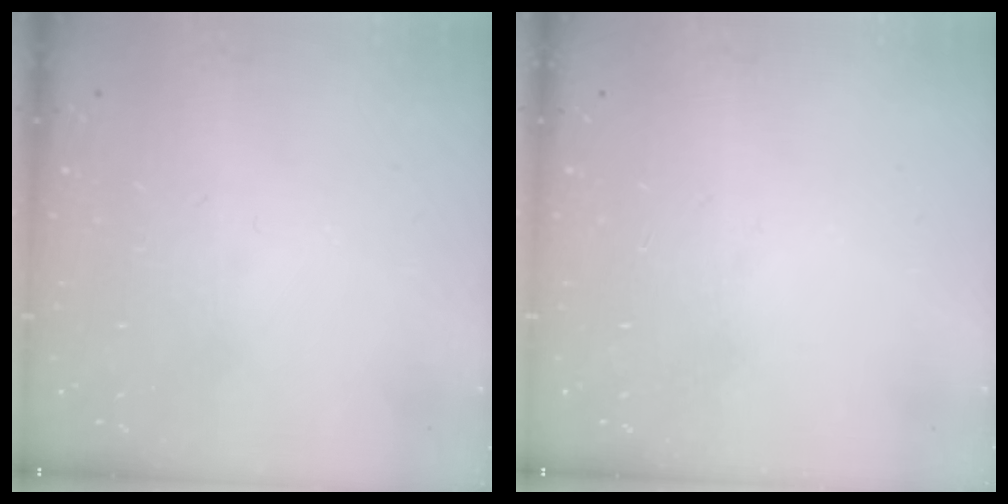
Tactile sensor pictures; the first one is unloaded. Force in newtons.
{"total": 0.0}